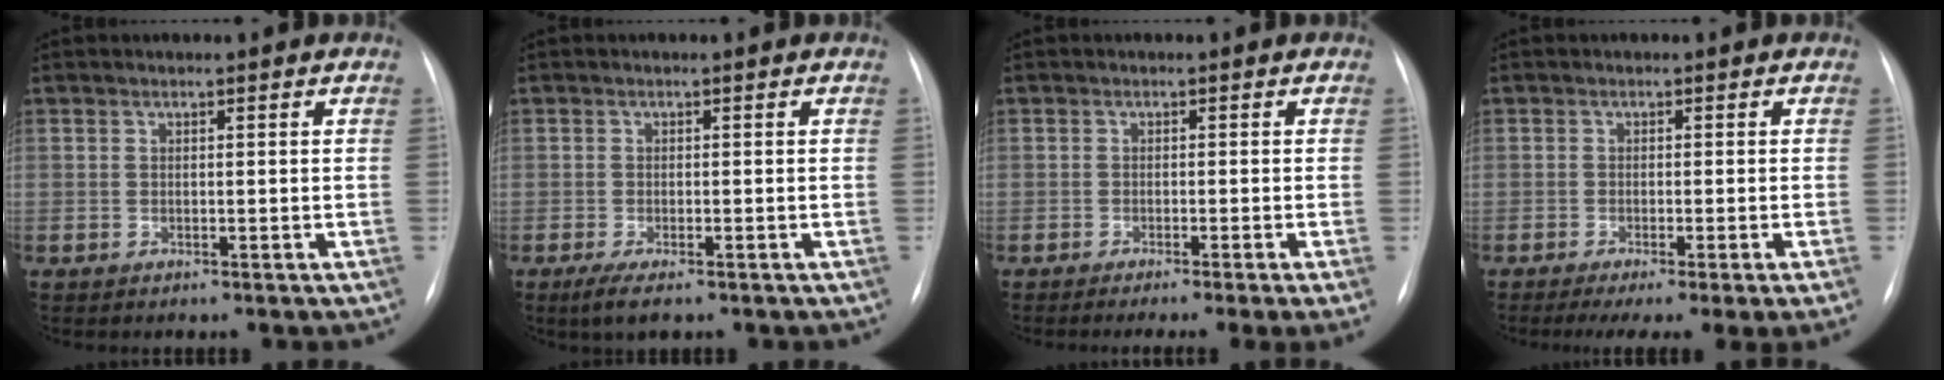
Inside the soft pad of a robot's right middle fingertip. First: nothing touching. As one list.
[{"total": 3.3, "force": [-2.1, 0.8, 2.5], "torque": [-0.048, -0.009, -0.035]}, {"total": 6.5, "force": [-4.6, -1.0, 4.4], "torque": [-0.042, -0.016, -0.067]}, {"total": 9.2, "force": [-6.5, -0.2, 6.4], "torque": [-0.077, -0.017, -0.098]}]